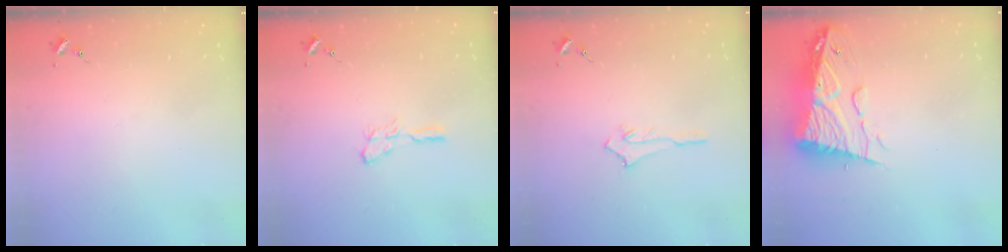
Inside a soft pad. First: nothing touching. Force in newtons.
{"total": 4.7, "press": 4.7, "slide": 0.7}
{"total": 2.5, "press": 2.5, "slide": 0.4}
{"total": 13.2, "press": 13.1, "slide": 1.2}